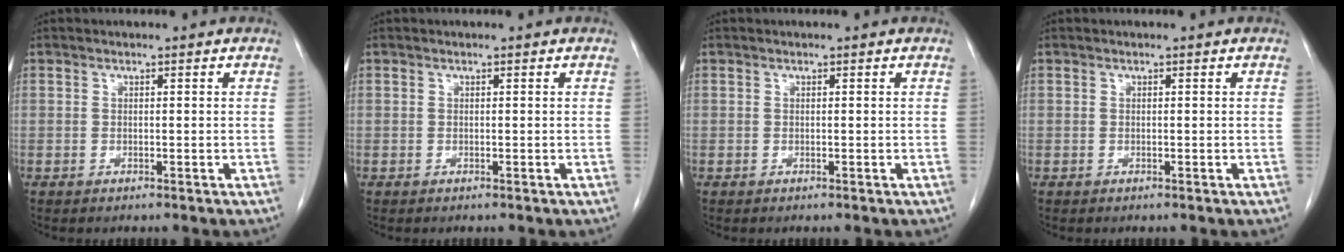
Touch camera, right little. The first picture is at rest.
{"total": 0.0}
{"total": 0.0}
{"total": 0.0}